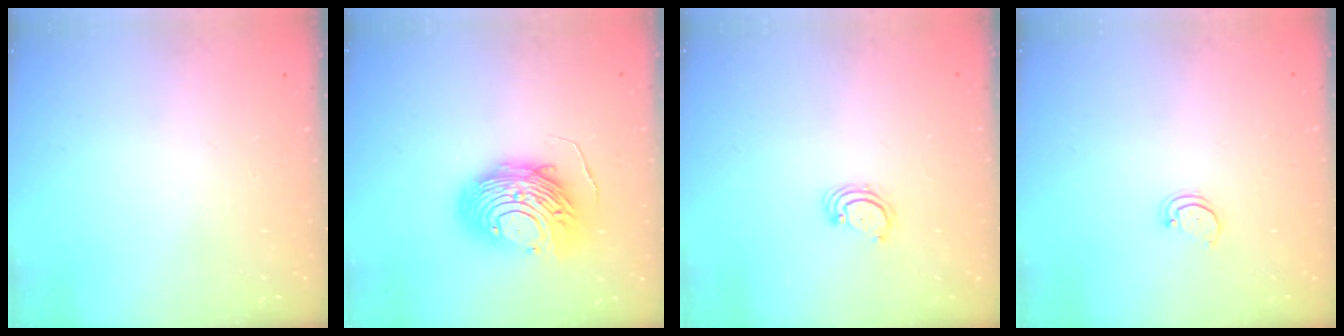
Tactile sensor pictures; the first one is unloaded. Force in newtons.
{"total": 13.5, "press": 13.4, "slide": 1.0}
{"total": 2.8, "press": 2.8, "slide": 0.2}
{"total": 2.2, "press": 2.2, "slide": 0.2}